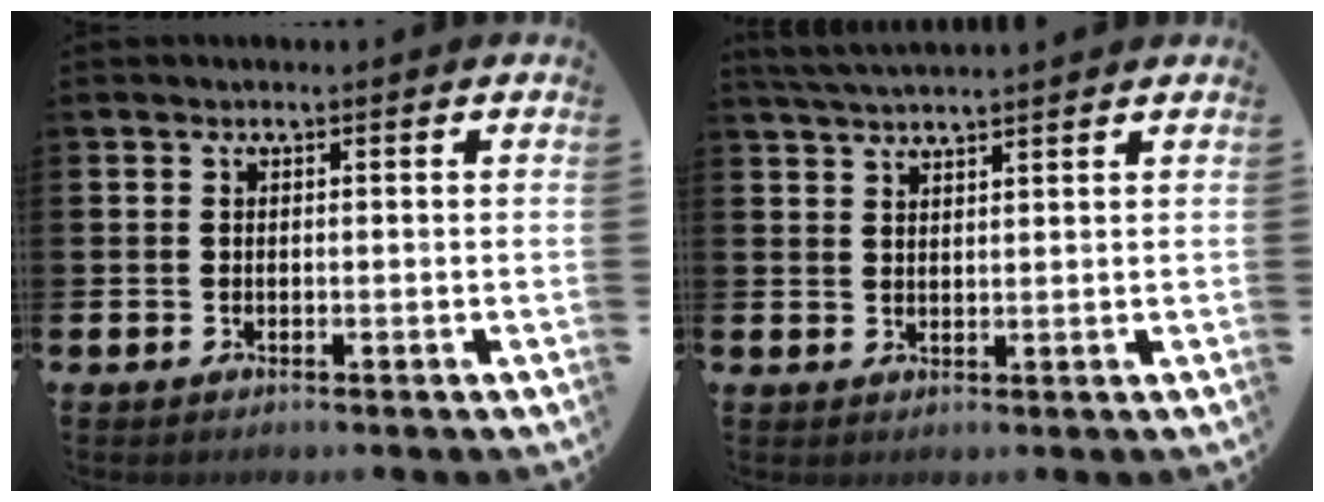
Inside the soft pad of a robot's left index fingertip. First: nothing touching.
{"total": 3.3, "force": [3.2, -0.1, 0.6], "torque": [-0.016, -0.010, 0.059]}